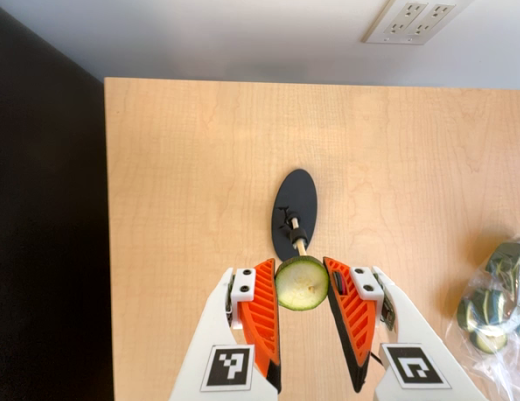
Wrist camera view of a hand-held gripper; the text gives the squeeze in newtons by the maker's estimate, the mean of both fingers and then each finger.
{"total": 8.8, "left": 9.2, "right": 8.4}